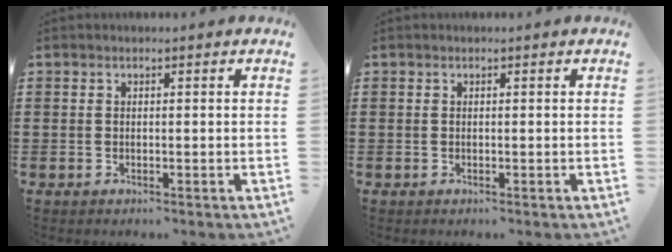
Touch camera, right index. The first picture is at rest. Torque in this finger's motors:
{"motor_torque": [0.58, 0.20, 0.00, 0.00]}